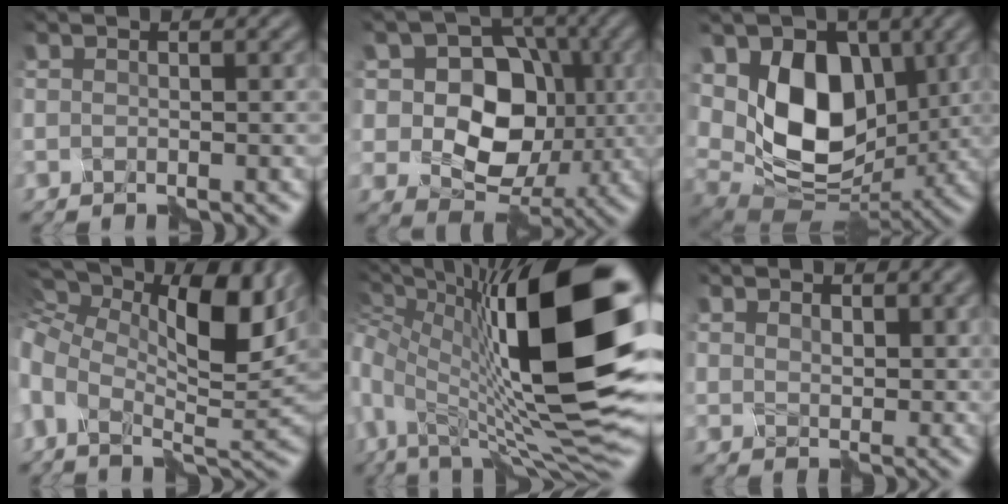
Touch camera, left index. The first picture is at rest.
{"total": 8.2, "force": [0.4, 6.8, 4.7], "torque": [-0.066, 0.006, 0.003]}
{"total": 9.8, "force": [2.1, 7.0, 6.6], "torque": [-0.111, -0.007, 0.035]}
{"total": 13.5, "force": [4.1, 5.9, 11.4], "torque": [-0.208, 0.017, 0.065]}
{"total": 17.2, "force": [2.5, 6.0, 15.9], "torque": [-0.259, 0.025, 0.048]}
{"total": 2.7, "force": [2.1, 1.5, 0.8], "torque": [-0.016, -0.003, 0.049]}